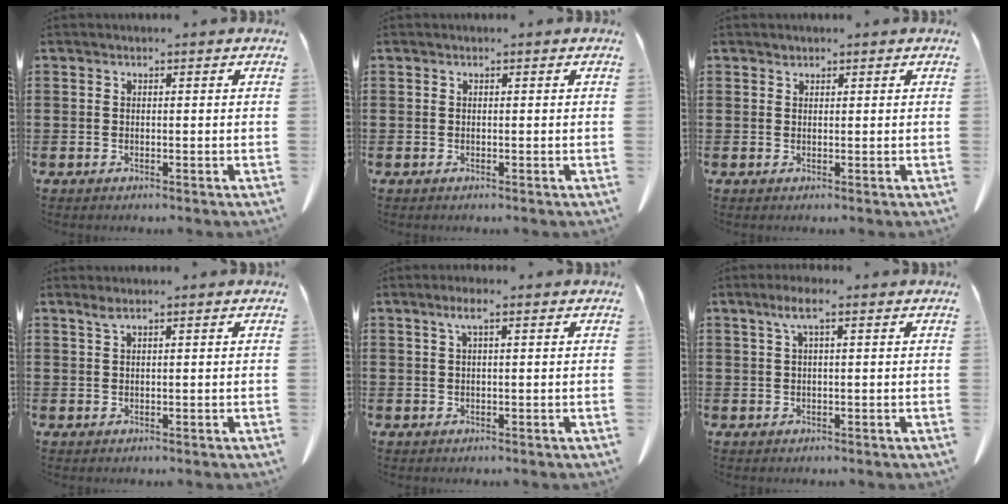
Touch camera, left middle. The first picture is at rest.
{"total": 0.0}
{"total": 0.6, "force": [0.5, 0.3, 0.0], "torque": [-0.001, 0.001, 0.010]}
{"total": 1.3, "force": [0.8, 0.1, 1.0], "torque": [-0.021, 0.001, 0.014]}
{"total": 2.1, "force": [0.8, 0.3, 1.9], "torque": [-0.040, 0.004, 0.012]}
{"total": 2.7, "force": [0.8, 0.3, 2.5], "torque": [-0.051, 0.003, 0.013]}